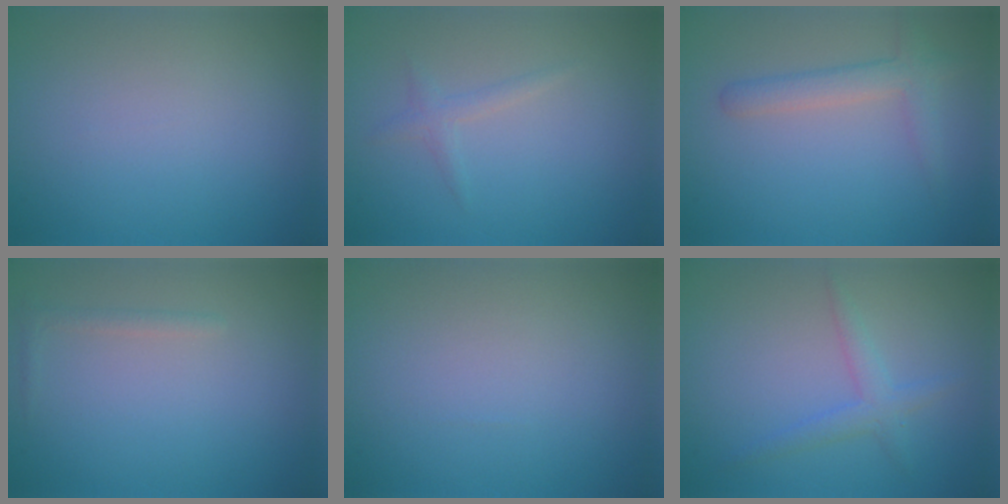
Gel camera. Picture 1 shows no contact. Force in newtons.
{"total": 1.1, "press": 1.1, "slide": 0.0}
{"total": 2.6, "press": 2.6, "slide": 0.2}
{"total": 0.8, "press": 0.8, "slide": 0.0}
{"total": 0.0}
{"total": 2.0, "press": 2.0, "slide": 0.0}